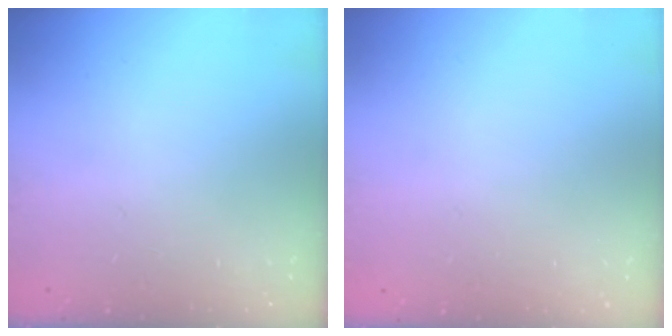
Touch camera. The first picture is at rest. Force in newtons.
{"total": 0.0}